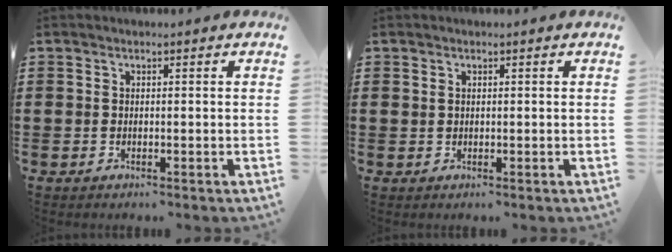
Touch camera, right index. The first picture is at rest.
{"total": 0.6, "force": [0.3, 0.5, 0.2], "torque": [-0.006, 0.003, 0.007]}